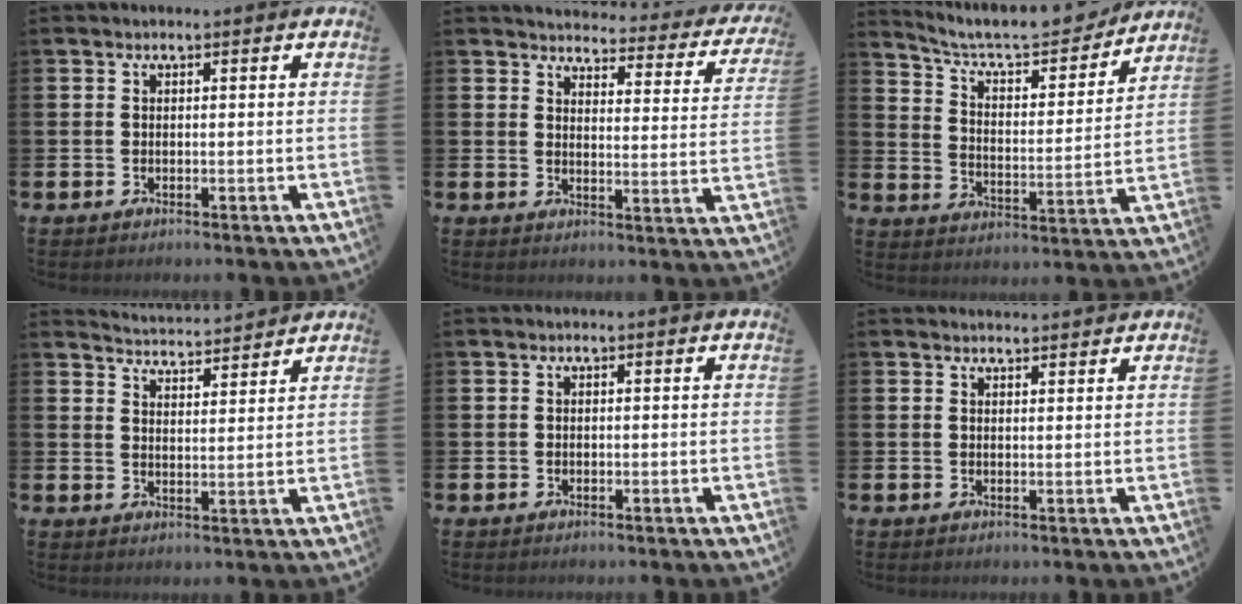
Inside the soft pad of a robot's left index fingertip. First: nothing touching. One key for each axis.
{"total": 3.1, "fx": 3.0, "fy": 0.9, "fz": 0.5, "tx": -0.021, "ty": -0.031, "tz": 0.043}
{"total": 8.6, "fx": 7.8, "fy": 2.0, "fz": 2.9, "tx": -0.086, "ty": -0.055, "tz": 0.131}
{"total": 4.2, "fx": 4.2, "fy": 0.1, "fz": -0.4, "tx": -0.003, "ty": -0.034, "tz": 0.073}
{"total": 0.0}
{"total": 1.8, "fx": 1.8, "fy": 0.2, "fz": -0.1, "tx": 0.010, "ty": -0.013, "tz": 0.031}